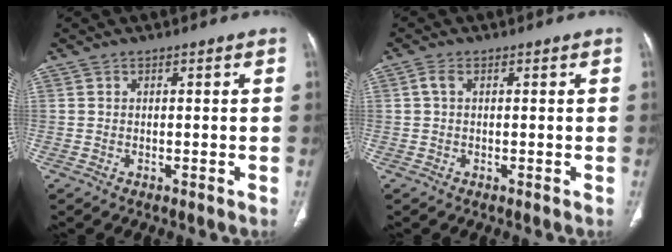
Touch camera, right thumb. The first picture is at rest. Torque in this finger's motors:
{"motor_torque": [-0.06, 0.05, 0.03, 0.00, 0.00]}